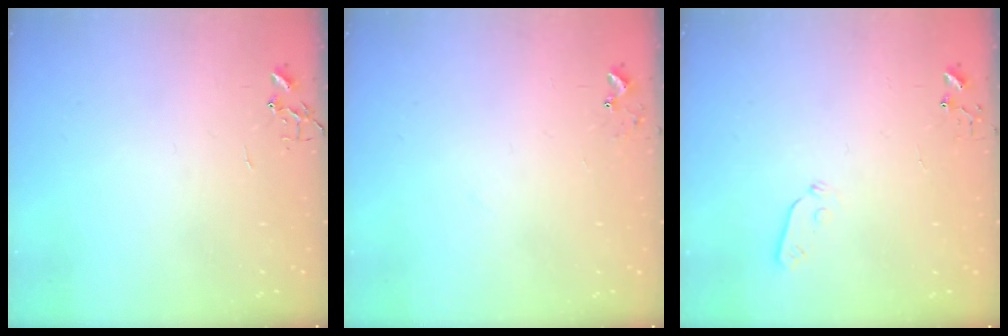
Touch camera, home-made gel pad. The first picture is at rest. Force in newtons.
{"total": 5.8, "press": 5.8, "slide": 0.6}
{"total": 3.7, "press": 3.6, "slide": 0.8}